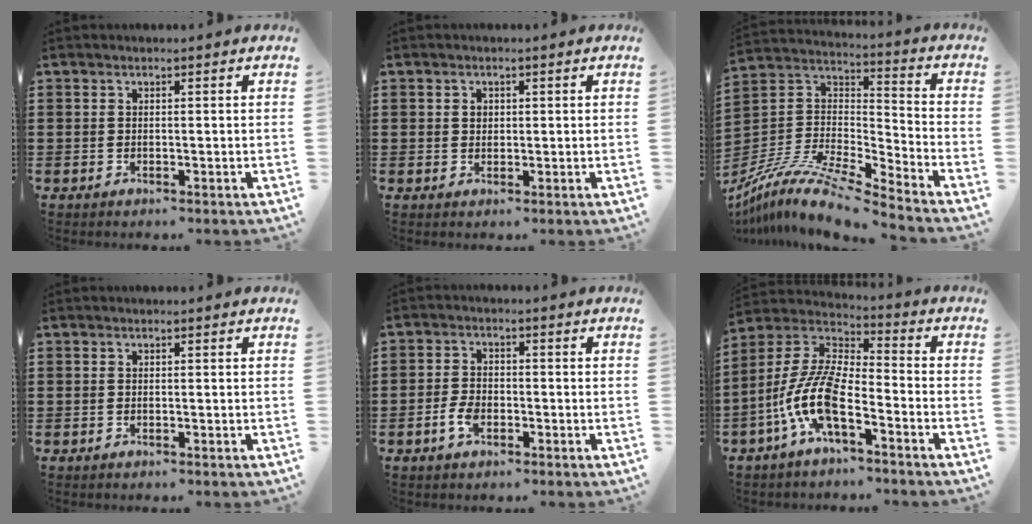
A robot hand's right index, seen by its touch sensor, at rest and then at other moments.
{"total": 1.2, "force": [0.4, 1.0, 0.6], "torque": [-0.014, 0.005, 0.007]}
{"total": 11.1, "force": [-9.4, 1.8, 5.6], "torque": [-0.124, 0.006, -0.193]}
{"total": 0.0}
{"total": 3.4, "force": [-1.4, 1.8, 2.5], "torque": [-0.061, -0.006, -0.028]}
{"total": 10.8, "force": [-5.6, 3.2, 8.6], "torque": [-0.225, -0.024, -0.119]}